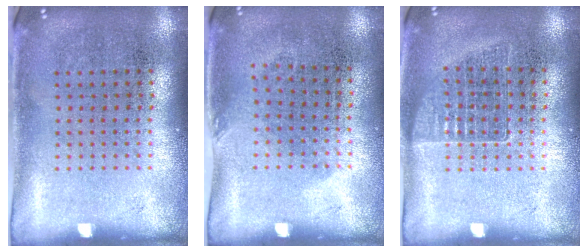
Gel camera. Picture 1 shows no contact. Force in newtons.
{"total": 0.8, "press": 0.7, "slide": 0.5}
{"total": 1.0, "press": 0.9, "slide": 0.3}